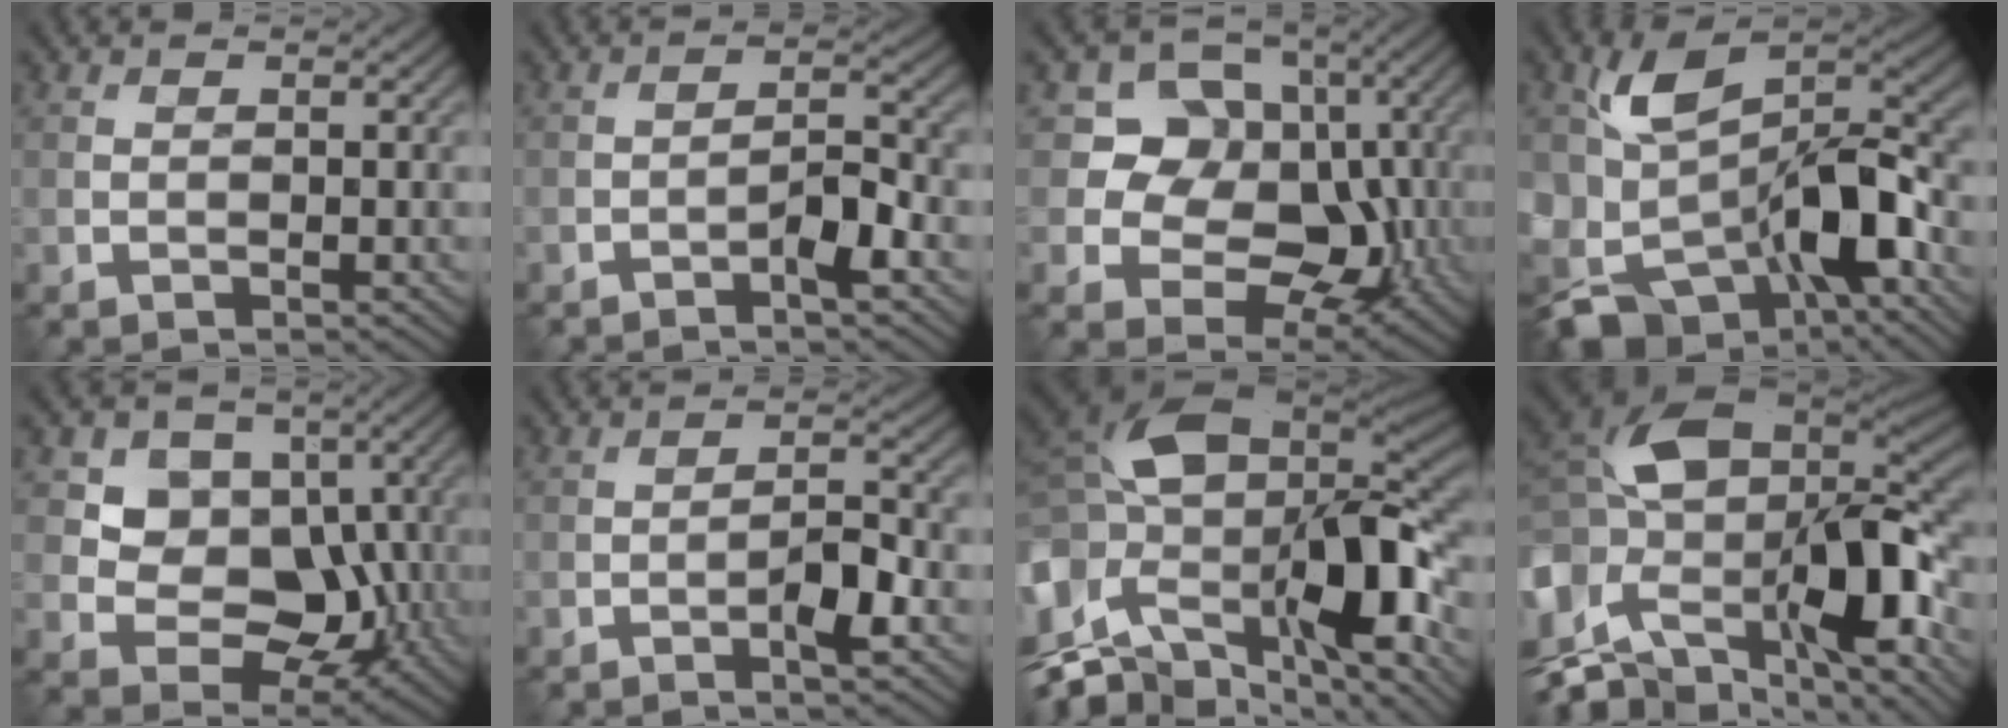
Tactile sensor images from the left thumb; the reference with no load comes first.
{"total": 3.8, "force": [-2.2, 0.8, 3.0], "torque": [-0.051, 0.010, -0.046]}
{"total": 11.6, "force": [0.5, 9.8, 6.1], "torque": [-0.125, -0.009, -0.014]}
{"total": 14.3, "force": [-4.4, 9.0, 10.3], "torque": [-0.185, -0.020, -0.081]}
{"total": 8.7, "force": [0.6, 7.2, 4.8], "torque": [-0.085, -0.021, -0.004]}
{"total": 4.1, "force": [-2.0, 1.1, 3.4], "torque": [-0.056, 0.007, -0.041]}
{"total": 18.8, "force": [-1.9, 11.3, 14.9], "torque": [-0.314, -0.020, -0.030]}
{"total": 17.6, "force": [-2.7, 9.7, 14.4], "torque": [-0.304, -0.002, -0.054]}